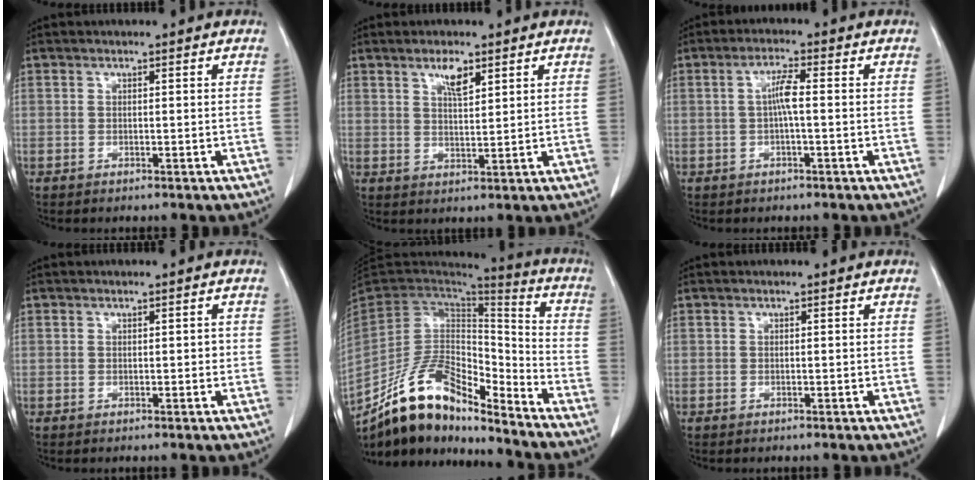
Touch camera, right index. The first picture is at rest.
{"total": 3.7, "force": [2.3, 0.9, 2.7], "torque": [-0.051, 0.000, 0.043]}
{"total": 3.5, "force": [0.0, 0.2, 3.5], "torque": [-0.067, 0.006, 0.001]}
{"total": 0.6, "force": [0.0, 0.4, 0.5], "torque": [-0.003, 0.004, 0.001]}
{"total": 16.1, "force": [-12.9, 6.1, 7.4], "torque": [-0.117, 0.051, -0.231]}
{"total": 0.0}